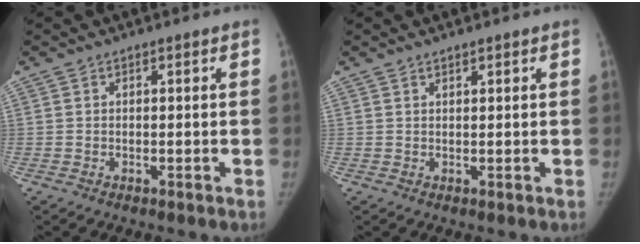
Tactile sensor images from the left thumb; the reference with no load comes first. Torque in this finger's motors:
{"motor_torque": [-0.17, -0.10, -0.22, 0.15, 0.00]}